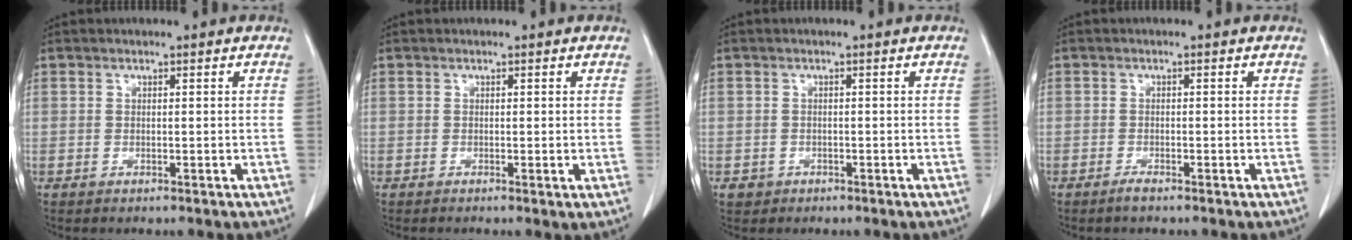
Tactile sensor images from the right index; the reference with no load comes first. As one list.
[{"total": 0.9, "force": [-0.2, 0.1, 0.9], "torque": [-0.014, -0.002, -0.003]}, {"total": 1.5, "force": [-0.7, 1.3, 0.0], "torque": [0.000, 0.005, -0.009]}, {"total": 1.2, "force": [-1.0, 0.0, 0.7], "torque": [-0.016, -0.002, -0.019]}]